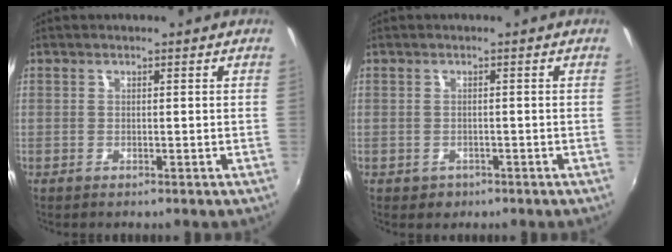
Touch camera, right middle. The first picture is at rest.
{"total": 2.0, "force": [-0.9, 1.7, 0.6], "torque": [-0.015, -0.003, -0.010]}